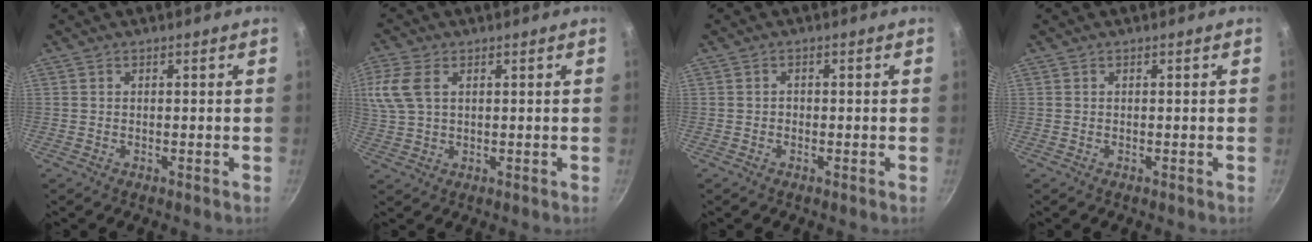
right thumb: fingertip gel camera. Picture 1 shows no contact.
{"total": 7.8, "force": [2.4, 4.8, 5.7], "torque": [-0.132, 0.012, 0.048]}
{"total": 0.7, "force": [-0.3, 0.6, 0.3], "torque": [-0.003, 0.002, -0.007]}
{"total": 0.0}